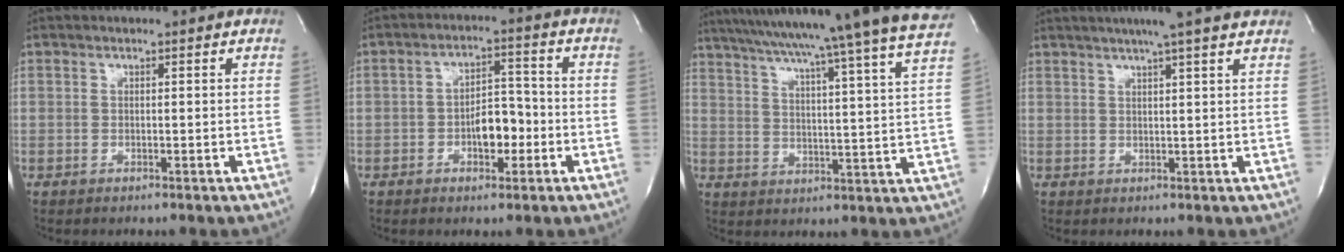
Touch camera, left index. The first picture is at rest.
{"total": 5.9, "force": [-2.0, 2.9, 4.7], "torque": [-0.074, 0.014, -0.029]}
{"total": 28.3, "force": [25.0, -1.7, 13.2], "torque": [-0.219, -0.048, 0.326]}
{"total": 9.0, "force": [7.3, -0.7, 5.2], "torque": [-0.083, 0.021, 0.083]}